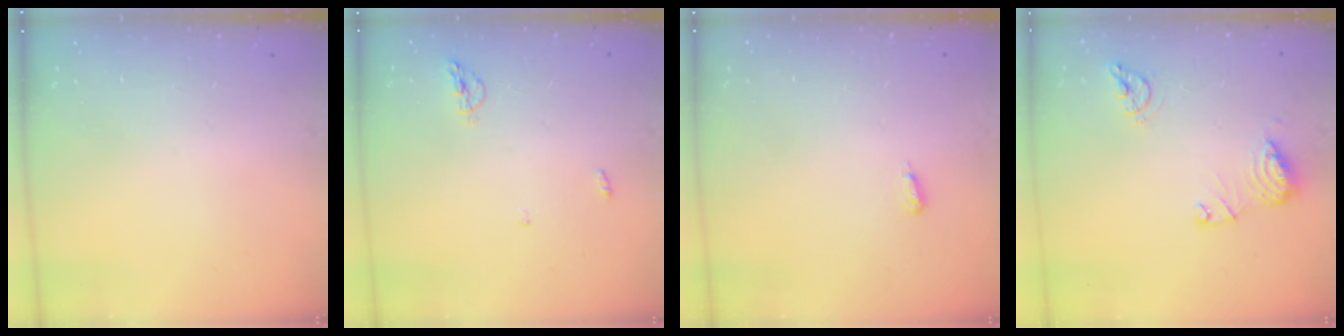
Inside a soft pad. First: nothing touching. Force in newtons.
{"total": 4.6, "press": 4.5, "slide": 1.0}
{"total": 3.6, "press": 2.7, "slide": 2.4}
{"total": 10.5, "press": 10.4, "slide": 1.1}